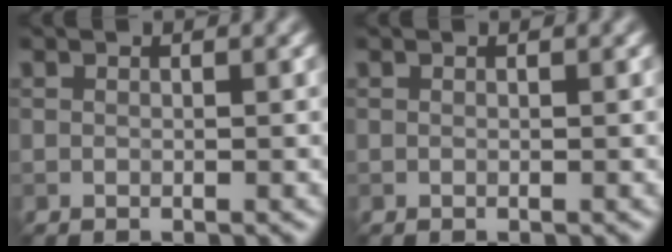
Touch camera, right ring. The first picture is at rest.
{"total": 0.0}